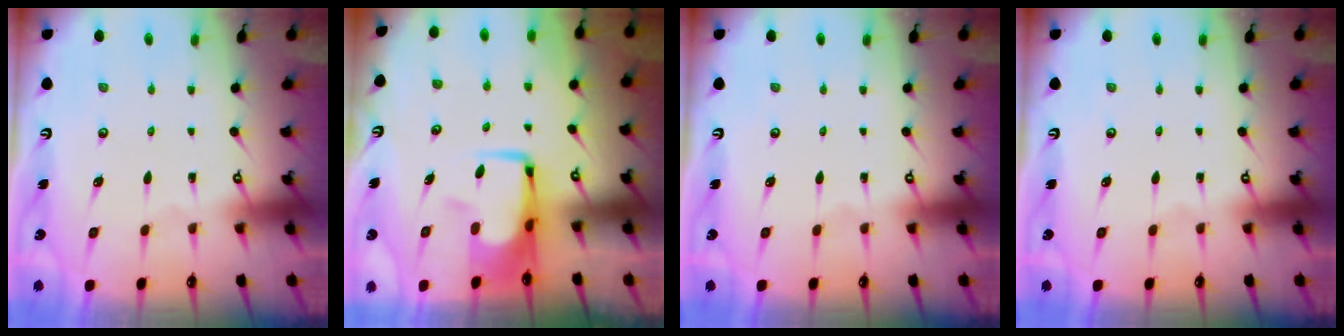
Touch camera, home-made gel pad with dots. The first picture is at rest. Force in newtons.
{"total": 7.0, "press": 6.9, "slide": 1.1}
{"total": 0.0}
{"total": 0.0}